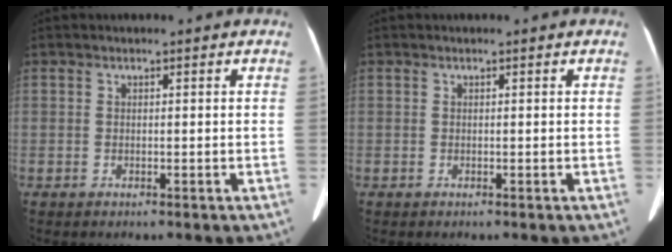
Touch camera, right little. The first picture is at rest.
{"total": 0.0}